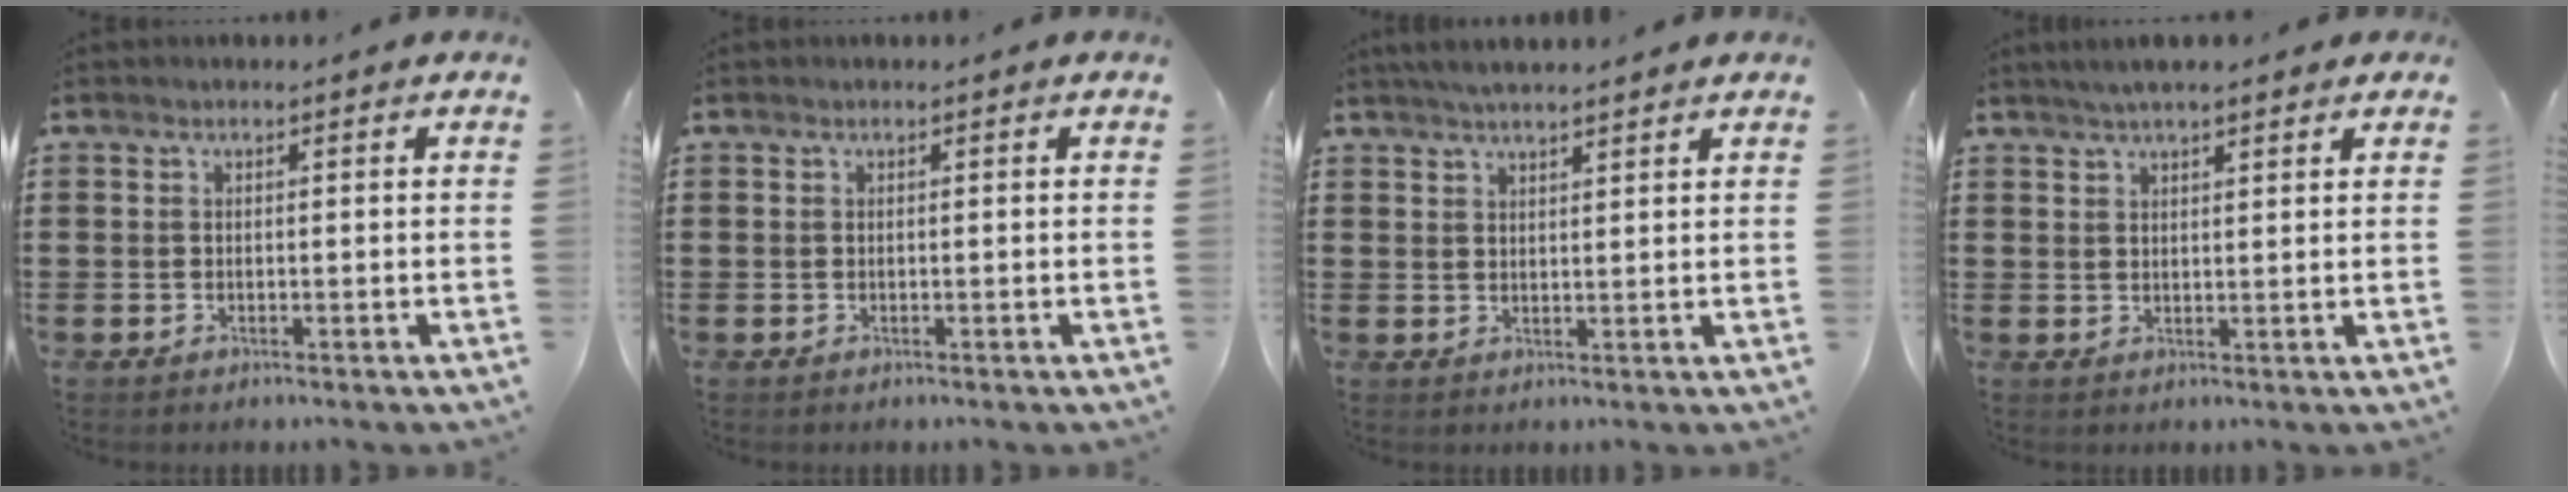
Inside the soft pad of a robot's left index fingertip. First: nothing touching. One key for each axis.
{"total": 0.0}
{"total": 2.8, "fx": 2.7, "fy": -0.1, "fz": 0.9, "tx": -0.023, "ty": 0.001, "tz": 0.050}
{"total": 3.3, "fx": 2.7, "fy": 0.6, "fz": 1.9, "tx": -0.041, "ty": 0.006, "tz": 0.049}